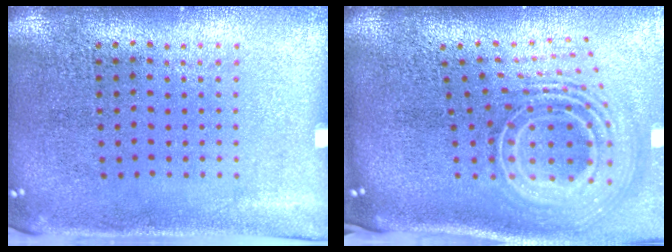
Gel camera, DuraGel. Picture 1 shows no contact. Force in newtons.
{"total": 3.2, "press": 2.0, "slide": 2.4}